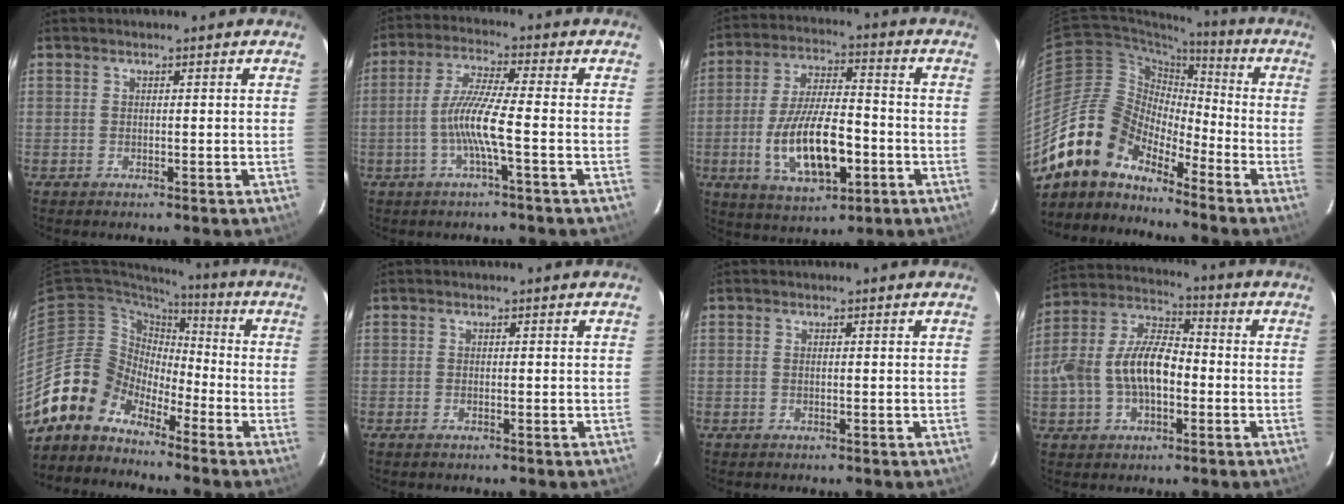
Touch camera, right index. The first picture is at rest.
{"total": 7.8, "force": [-2.4, -0.4, 7.4], "torque": [-0.157, 0.002, -0.046]}
{"total": 15.6, "force": [-4.5, 6.2, 13.6], "torque": [-0.271, -0.005, -0.069]}
{"total": 14.6, "force": [-12.3, 6.4, 4.6], "torque": [-0.085, 0.018, -0.237]}
{"total": 10.2, "force": [-8.0, 6.2, 0.2], "torque": [-0.011, 0.036, -0.163]}
{"total": 0.7, "force": [-0.5, 0.3, 0.4], "torque": [-0.008, -0.001, -0.011]}
{"total": 0.0}
{"total": 13.4, "force": [-2.4, 7.9, 10.6], "torque": [-0.220, 0.020, -0.043]}